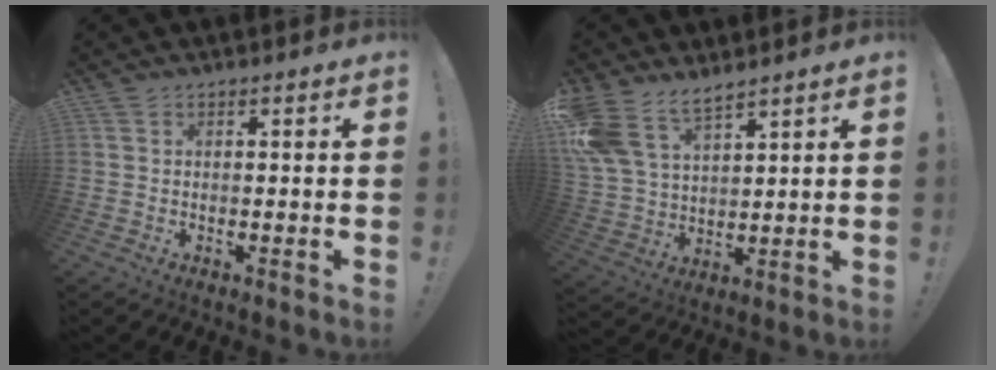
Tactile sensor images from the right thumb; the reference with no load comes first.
{"total": 12.2, "force": [9.1, 6.3, 5.2], "torque": [-0.126, -0.048, 0.182]}